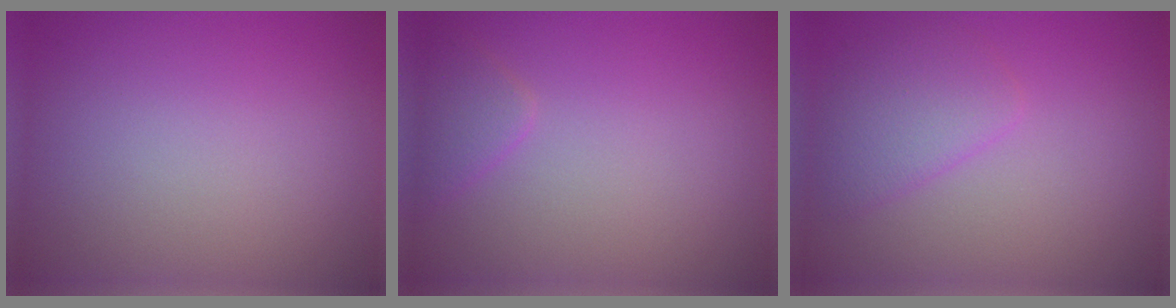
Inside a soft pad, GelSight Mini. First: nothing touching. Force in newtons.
{"total": 1.5, "press": 1.5, "slide": 0.1}
{"total": 2.7, "press": 2.7, "slide": 0.1}